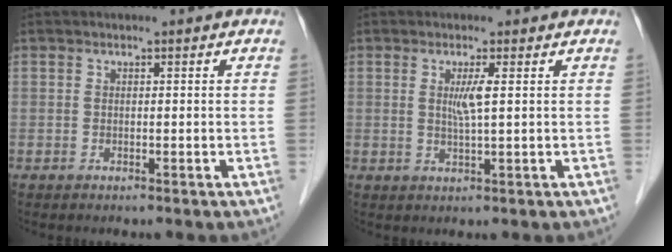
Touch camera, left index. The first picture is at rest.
{"total": 2.6, "force": [0.6, -0.4, 2.5], "torque": [-0.052, -0.003, 0.012]}